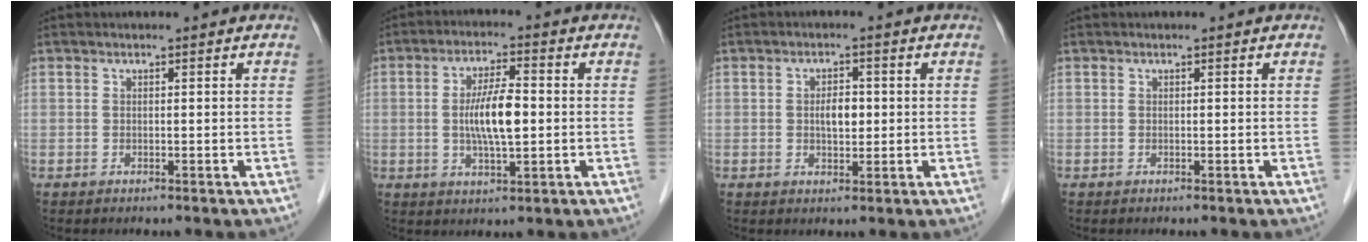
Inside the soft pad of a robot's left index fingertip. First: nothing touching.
{"total": 7.5, "force": [-0.3, 1.6, 7.3], "torque": [-0.141, -0.002, -0.008]}
{"total": 3.2, "force": [0.0, 1.6, 2.7], "torque": [-0.046, 0.001, 0.001]}
{"total": 0.0}